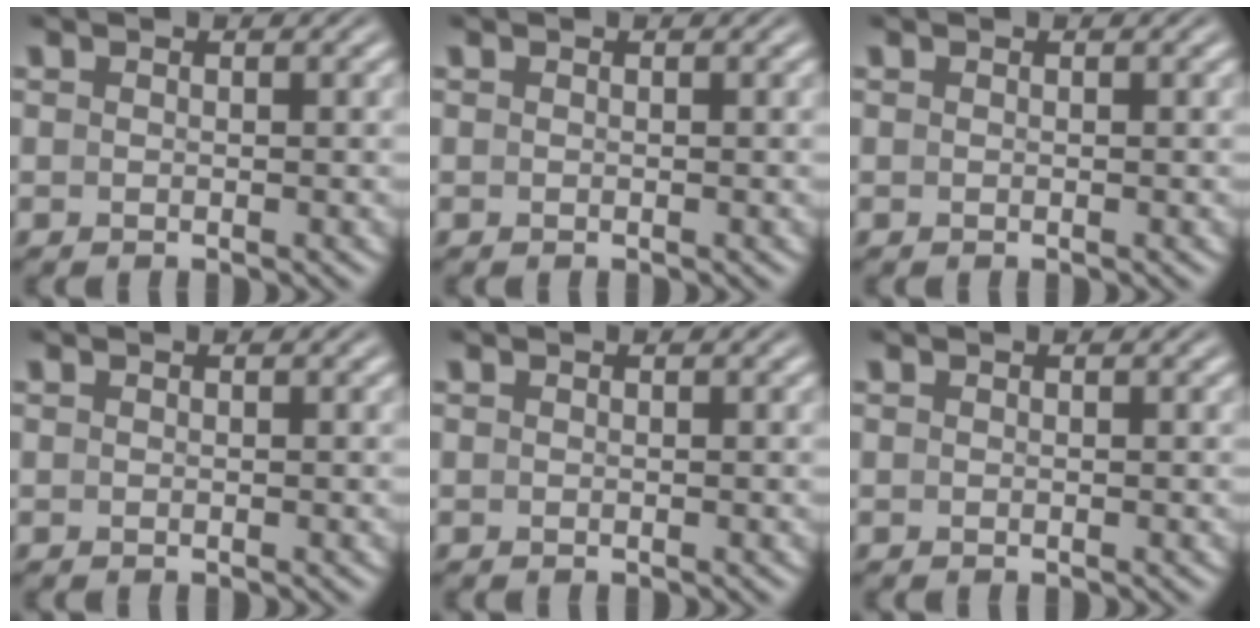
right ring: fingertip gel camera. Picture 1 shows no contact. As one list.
[{"total": 0.0}, {"total": 0.0}, {"total": 0.0}, {"total": 0.0}, {"total": 0.0}]